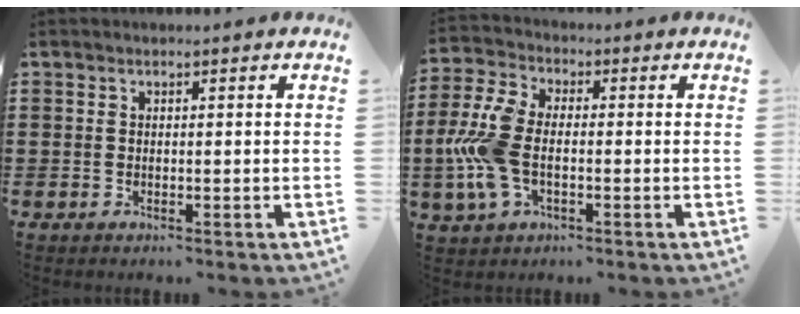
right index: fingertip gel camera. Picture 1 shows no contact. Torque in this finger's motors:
{"motor_torque": [2.14, 0.00, 0.47, 0.21]}